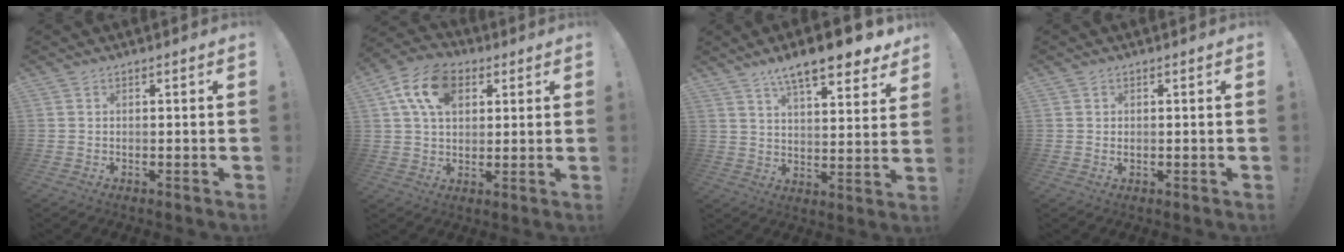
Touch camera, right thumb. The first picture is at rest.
{"total": 13.8, "force": [5.7, 9.4, 8.5], "torque": [-0.142, -0.006, 0.106]}
{"total": 13.5, "force": [9.6, 2.9, 9.1], "torque": [-0.139, -0.066, 0.155]}
{"total": 0.6, "force": [0.3, 0.5, 0.1], "torque": [0.005, -0.001, 0.004]}